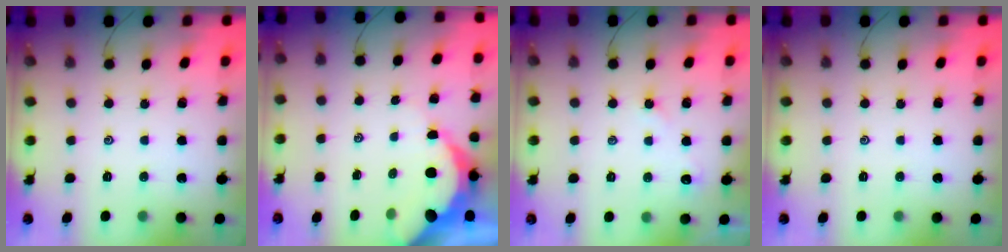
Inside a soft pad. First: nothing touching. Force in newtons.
{"total": 7.2, "press": 7.1, "slide": 1.0}
{"total": 3.2, "press": 3.1, "slide": 0.6}
{"total": 0.0}